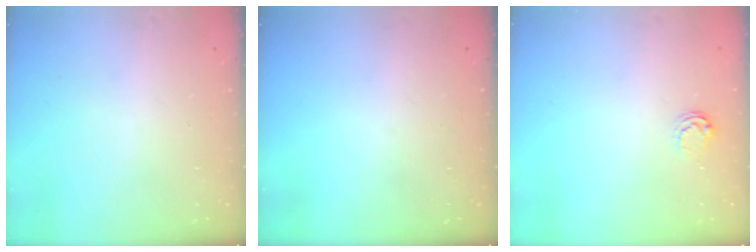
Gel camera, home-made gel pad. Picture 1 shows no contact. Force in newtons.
{"total": 0.0}
{"total": 3.3, "press": 3.3, "slide": 0.3}